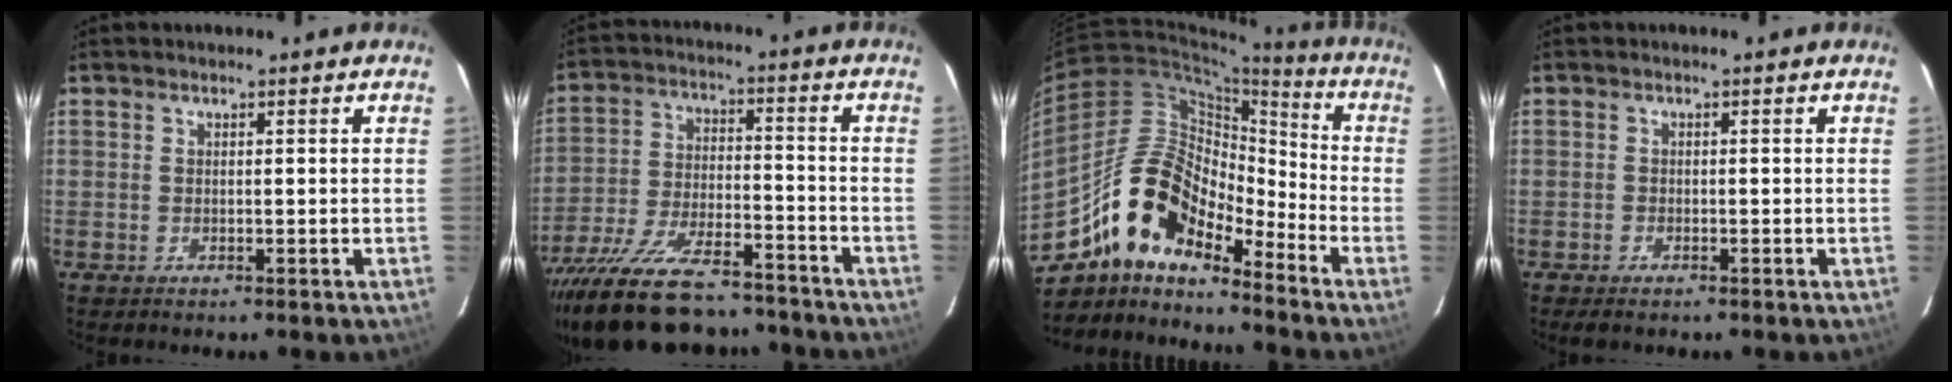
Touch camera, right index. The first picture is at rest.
{"total": 23.1, "force": [-19.1, 7.5, 10.7], "torque": [-0.215, -0.028, -0.293]}
{"total": 16.0, "force": [-12.1, 5.8, 8.7], "torque": [-0.151, 0.008, -0.238]}
{"total": 1.8, "force": [-1.4, 0.7, 0.8], "torque": [-0.020, -0.003, -0.028]}